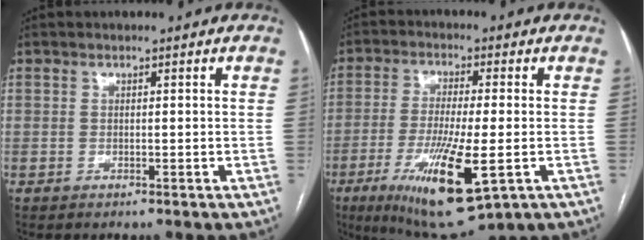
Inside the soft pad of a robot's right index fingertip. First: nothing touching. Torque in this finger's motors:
{"motor_torque": [1.95, -0.19, 0.40, 0.21]}